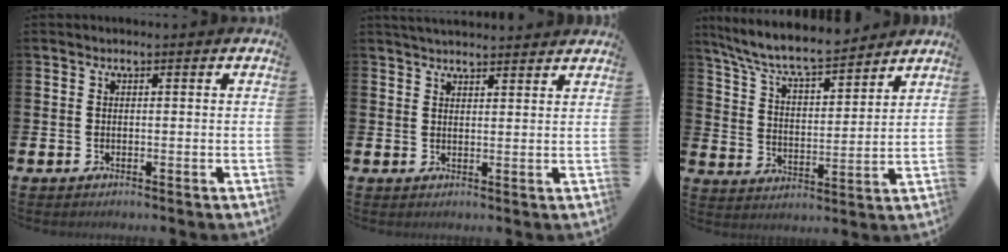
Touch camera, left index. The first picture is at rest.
{"total": 3.1, "force": [3.1, 0.2, 0.3], "torque": [-0.012, -0.012, 0.057]}
{"total": 8.4, "force": [7.9, 1.2, 2.7], "torque": [-0.090, -0.051, 0.138]}